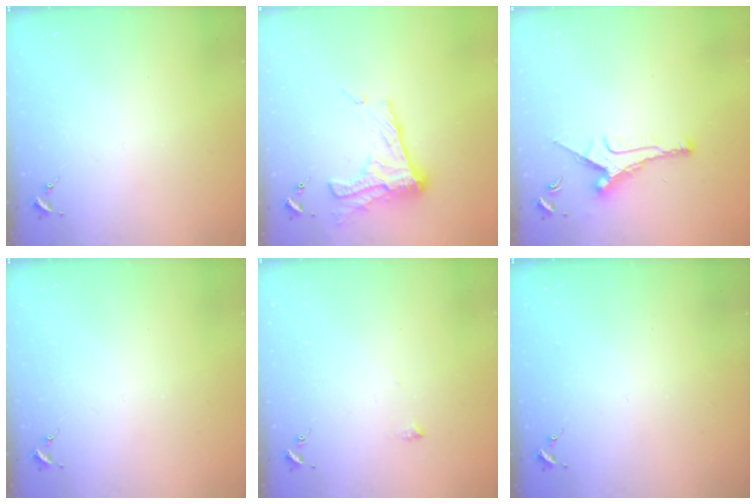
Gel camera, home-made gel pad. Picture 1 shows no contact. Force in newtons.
{"total": 15.8, "press": 15.8, "slide": 1.0}
{"total": 10.2, "press": 10.2, "slide": 0.9}
{"total": 0.0}
{"total": 3.9, "press": 3.9, "slide": 0.6}
{"total": 0.7, "press": 0.7, "slide": 0.0}